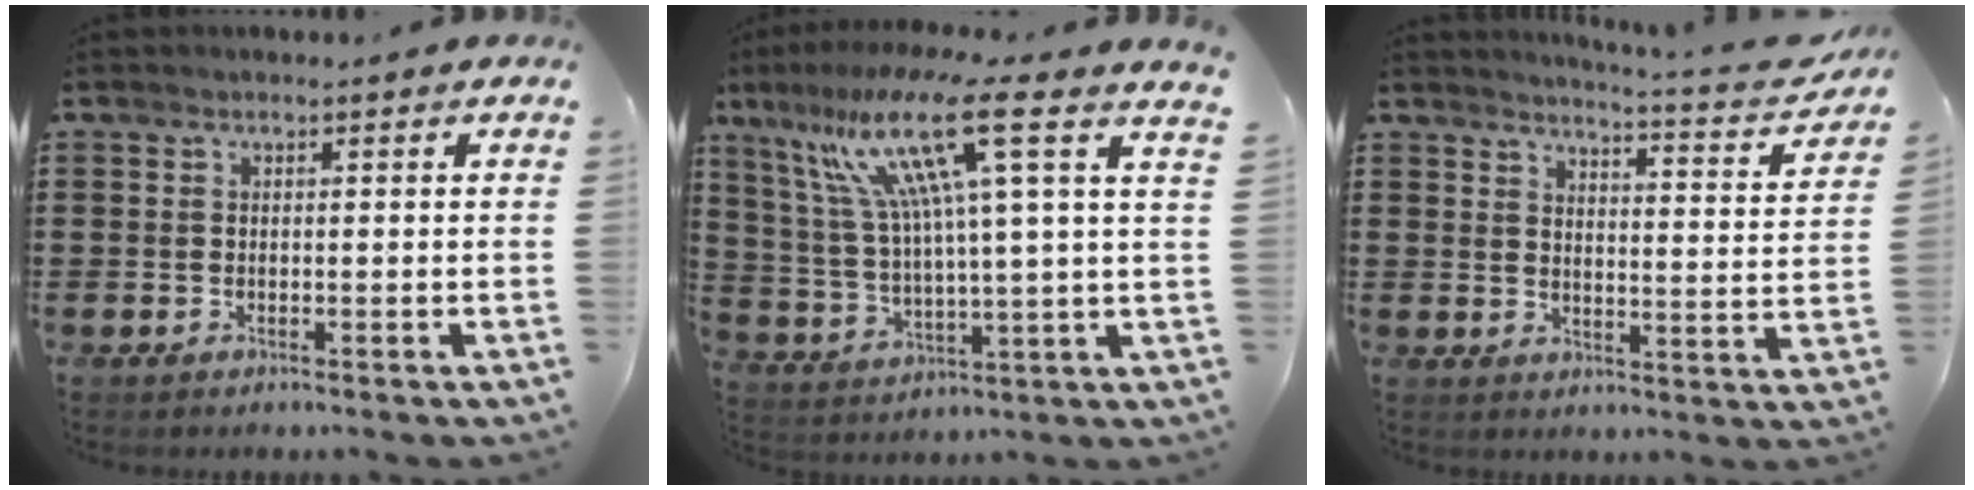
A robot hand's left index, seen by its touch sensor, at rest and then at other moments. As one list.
[{"total": 15.6, "force": [8.4, 1.0, 13.1], "torque": [-0.287, -0.021, 0.125]}, {"total": 3.9, "force": [3.6, -0.3, 1.5], "torque": [-0.031, -0.035, 0.053]}]